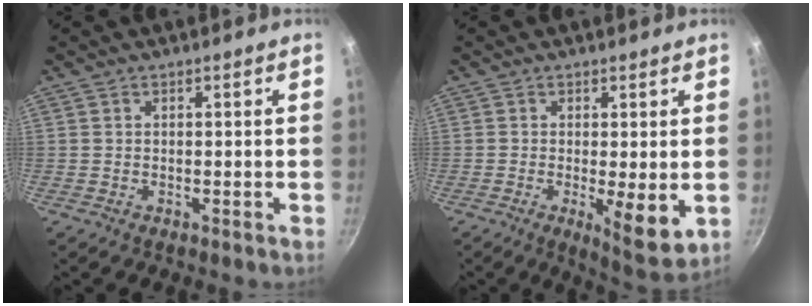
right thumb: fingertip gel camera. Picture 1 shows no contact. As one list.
[{"total": 7.7, "force": [-1.1, 2.1, 7.3], "torque": [-0.099, -0.021, -0.007]}]